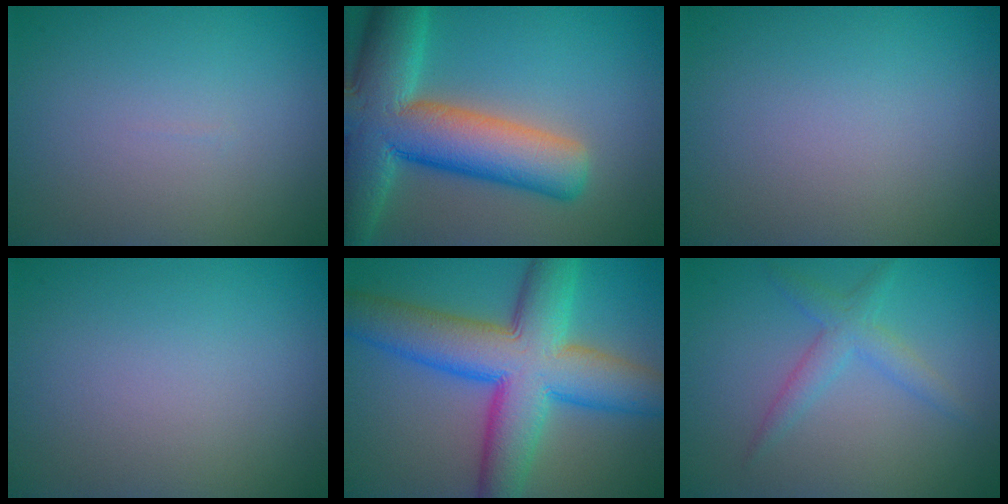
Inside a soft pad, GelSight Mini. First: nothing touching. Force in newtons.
{"total": 12.1, "press": 12.1, "slide": 0.9}
{"total": 0.0}
{"total": 0.0}
{"total": 11.6, "press": 11.6, "slide": 0.3}
{"total": 2.3, "press": 2.3, "slide": 0.1}